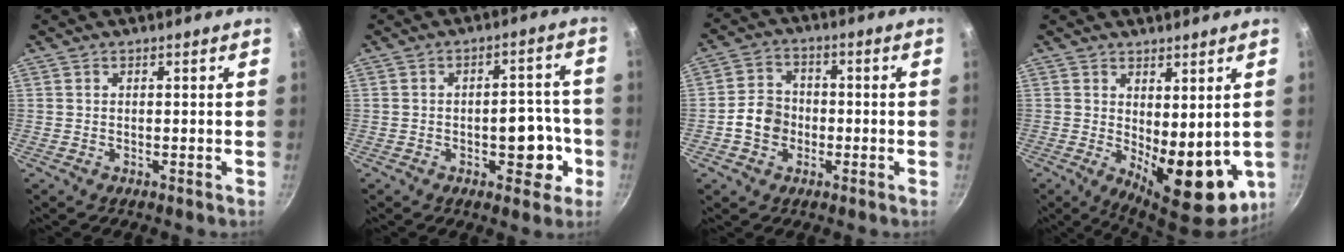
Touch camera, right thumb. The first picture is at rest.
{"total": 8.5, "force": [-2.7, 4.9, 6.4], "torque": [-0.041, 0.028, -0.033]}
{"total": 6.9, "force": [-1.7, 5.8, 3.3], "torque": [-0.033, 0.021, -0.040]}
{"total": 12.3, "force": [0.2, 5.9, 10.9], "torque": [-0.122, -0.026, 0.019]}